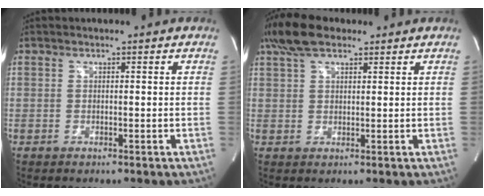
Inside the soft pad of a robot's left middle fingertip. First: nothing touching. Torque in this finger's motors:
{"motor_torque": [0.36, 0.14, -0.13, -0.01]}